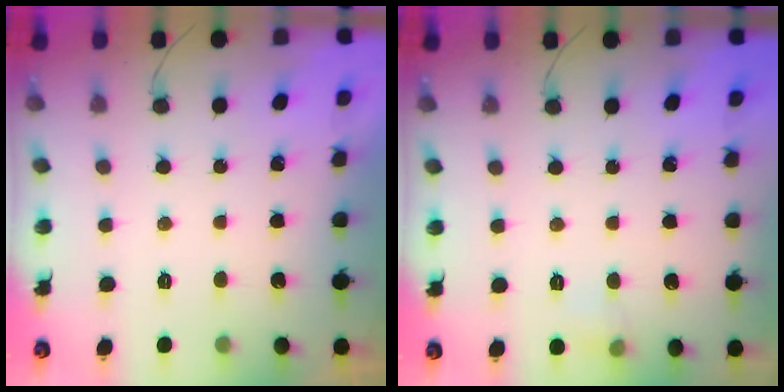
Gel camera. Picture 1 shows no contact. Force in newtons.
{"total": 4.1, "press": 4.0, "slide": 1.2}